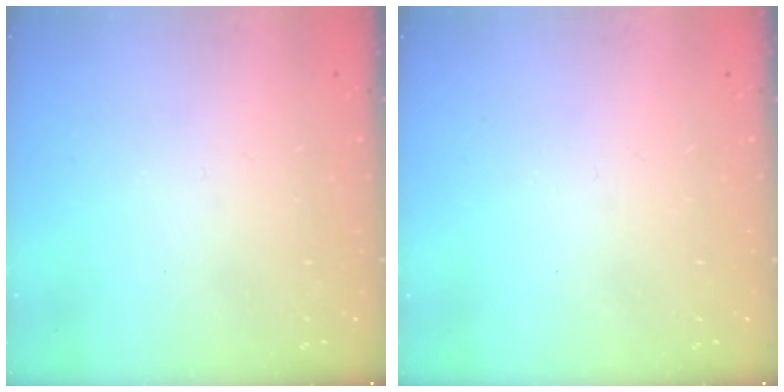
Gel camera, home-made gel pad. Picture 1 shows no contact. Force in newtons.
{"total": 0.0}